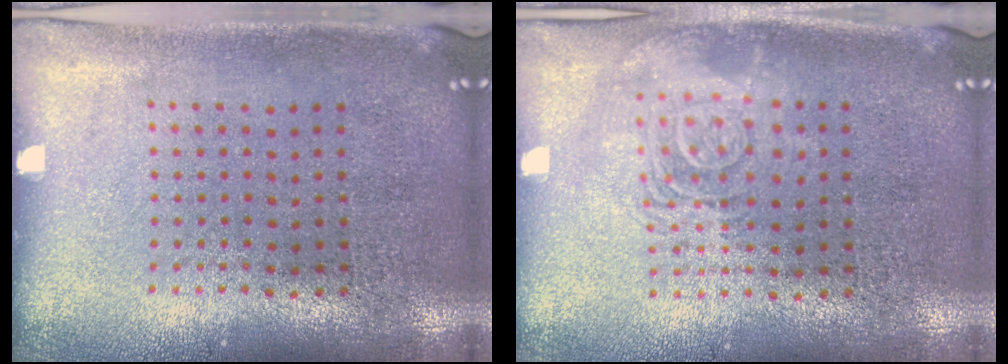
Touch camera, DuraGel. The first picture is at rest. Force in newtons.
{"total": 2.5, "press": 2.5, "slide": 0.5}